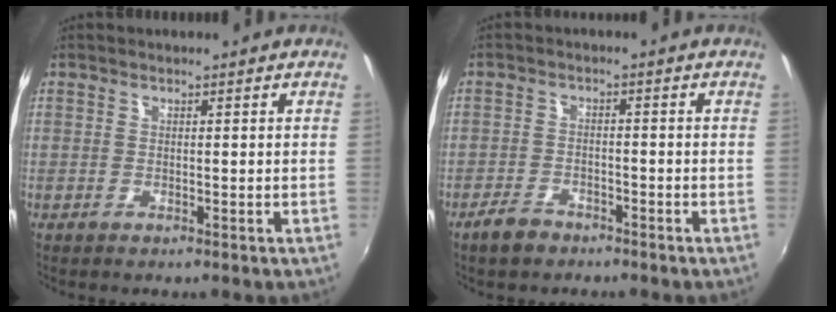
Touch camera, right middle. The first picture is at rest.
{"total": 4.3, "force": [-3.4, 2.2, 1.5], "torque": [-0.046, 0.002, -0.058]}